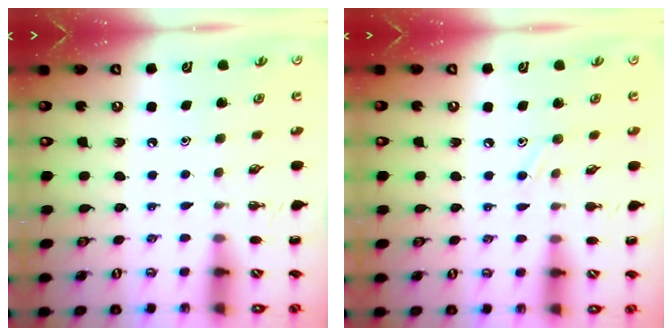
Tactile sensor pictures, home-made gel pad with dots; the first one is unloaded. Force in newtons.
{"total": 5.7, "press": 5.4, "slide": 1.9}